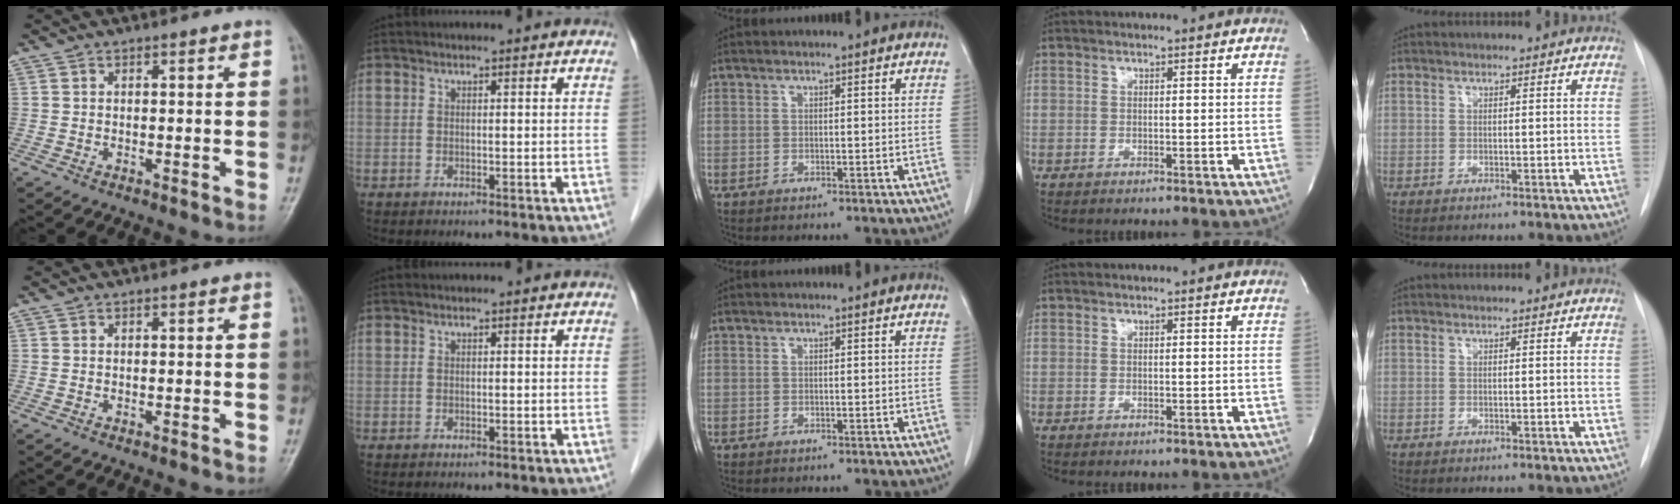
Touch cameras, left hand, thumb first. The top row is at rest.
{}